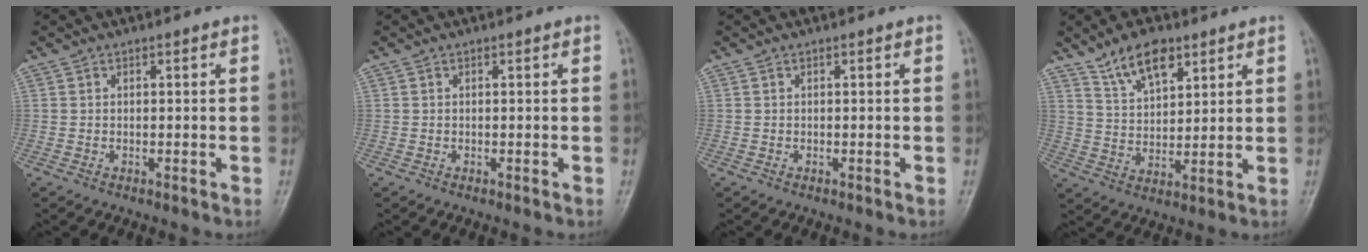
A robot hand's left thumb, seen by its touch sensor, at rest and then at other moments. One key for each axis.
{"total": 0.0}
{"total": 0.0}
{"total": 8.7, "fx": 5.8, "fy": 4.1, "fz": 5.1, "tx": -0.070, "ty": -0.031, "tz": 0.109}